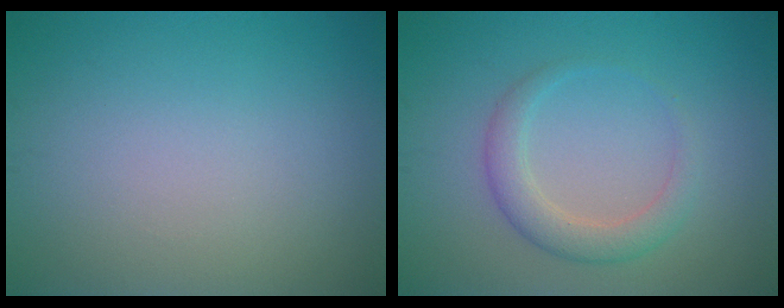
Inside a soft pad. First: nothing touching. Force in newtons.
{"total": 2.9, "press": 2.9, "slide": 0.1}